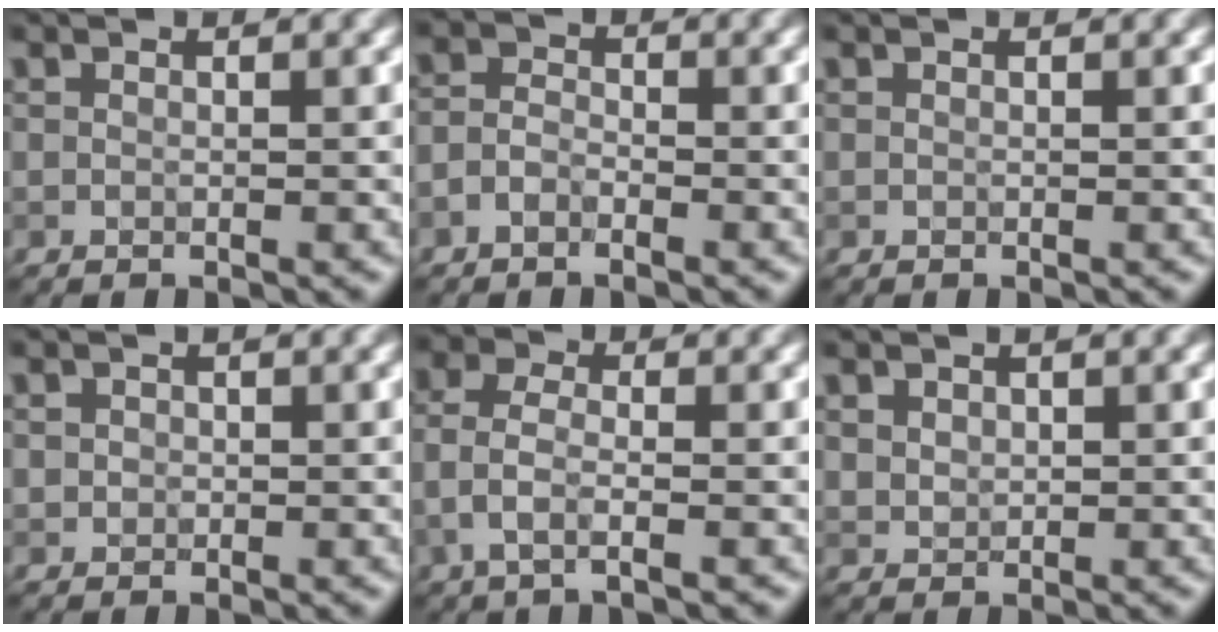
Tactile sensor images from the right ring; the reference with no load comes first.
{"total": 1.7, "force": [-1.1, 0.9, 0.9], "torque": [-0.016, 0.005, -0.028]}
{"total": 0.0}
{"total": 0.8, "force": [0.1, 0.8, 0.2], "torque": [0.004, -0.004, 0.004]}
{"total": 3.0, "force": [-1.2, 1.3, 2.5], "torque": [-0.059, 0.002, -0.032]}
{"total": 1.3, "force": [0.7, 1.0, 0.4], "torque": [-0.009, -0.004, 0.018]}